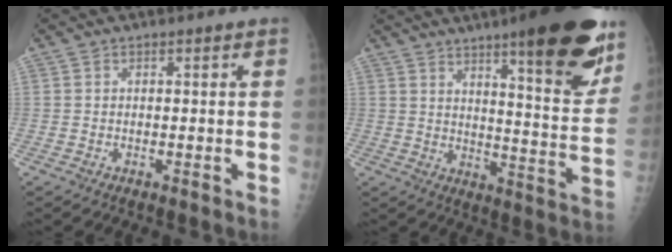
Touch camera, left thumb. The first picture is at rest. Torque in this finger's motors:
{"motor_torque": [2.27, 1.35, 1.52, -1.25, 0.37]}